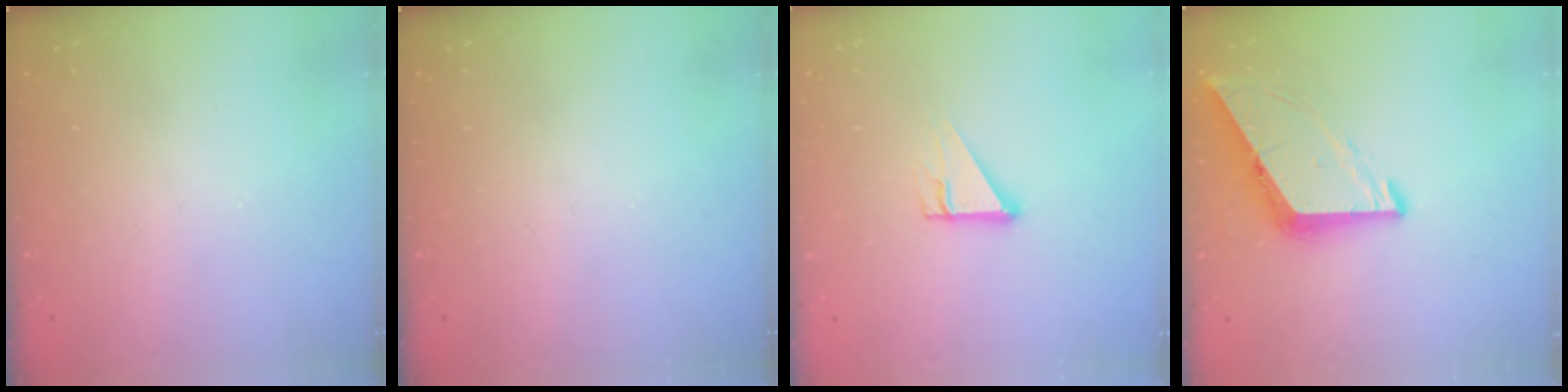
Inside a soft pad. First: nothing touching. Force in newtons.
{"total": 0.0}
{"total": 4.3, "press": 4.3, "slide": 0.4}
{"total": 7.8, "press": 7.8, "slide": 0.6}